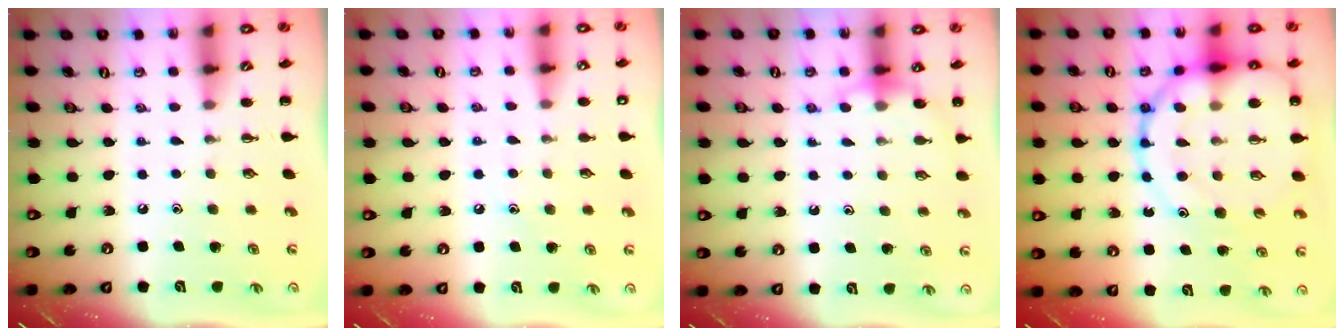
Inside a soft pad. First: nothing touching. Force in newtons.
{"total": 6.1, "press": 5.9, "slide": 1.5}
{"total": 7.1, "press": 6.9, "slide": 1.6}
{"total": 23.2, "press": 23.0, "slide": 3.4}